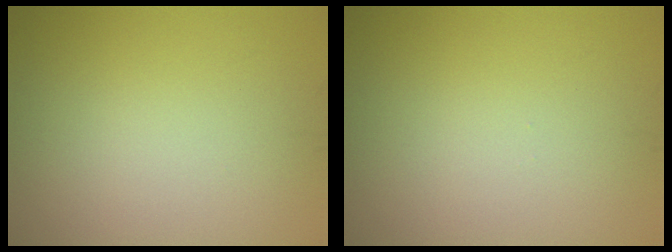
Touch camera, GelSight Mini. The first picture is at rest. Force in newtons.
{"total": 0.0}